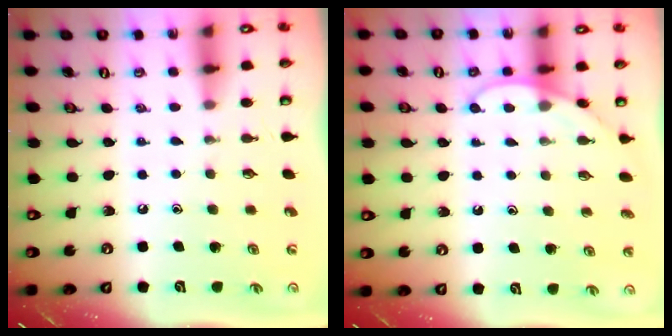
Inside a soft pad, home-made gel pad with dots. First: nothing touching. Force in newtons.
{"total": 6.5, "press": 6.4, "slide": 0.6}